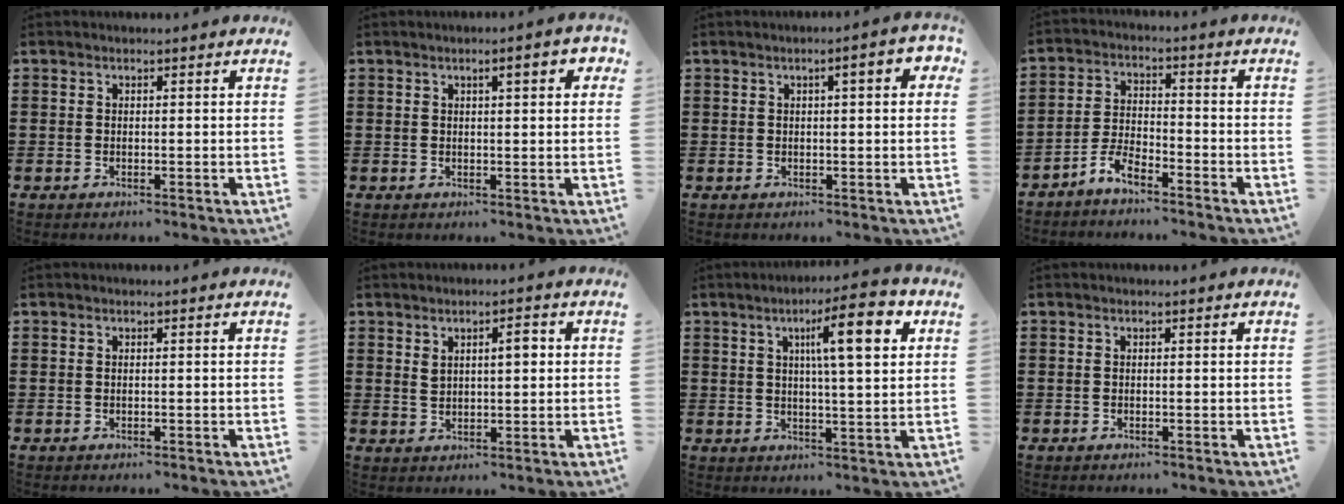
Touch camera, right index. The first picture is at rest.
{"total": 3.1, "force": [1.1, 0.6, 2.8], "torque": [-0.048, 0.003, 0.014]}
{"total": 3.6, "force": [0.9, 0.6, 3.4], "torque": [-0.049, -0.001, 0.008]}
{"total": 4.2, "force": [-3.8, 0.7, 1.7], "torque": [-0.047, 0.005, -0.080]}
{"total": 0.0}
{"total": 3.4, "force": [1.2, 1.2, 2.9], "torque": [-0.043, 0.001, 0.015]}
{"total": 10.8, "force": [4.2, 2.0, 9.8], "torque": [-0.164, 0.000, 0.061]}
{"total": 0.0}